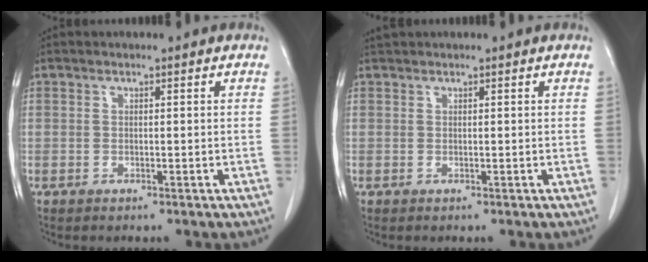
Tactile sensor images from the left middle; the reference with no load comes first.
{"total": 0.7, "force": [0.6, -0.1, 0.0], "torque": [-0.008, 0.009, 0.017]}